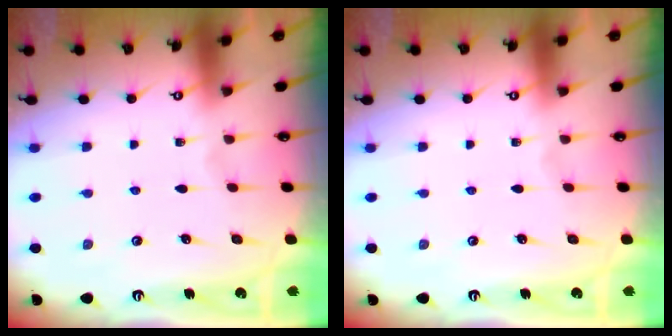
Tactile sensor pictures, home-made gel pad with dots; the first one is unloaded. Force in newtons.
{"total": 0.0}